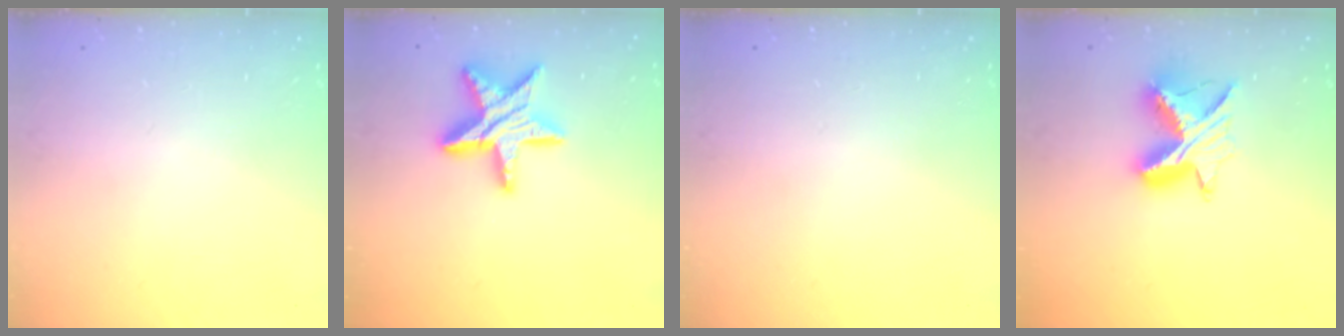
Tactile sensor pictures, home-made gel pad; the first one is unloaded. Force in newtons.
{"total": 15.6, "press": 15.5, "slide": 1.3}
{"total": 0.0}
{"total": 10.2, "press": 10.2, "slide": 0.5}